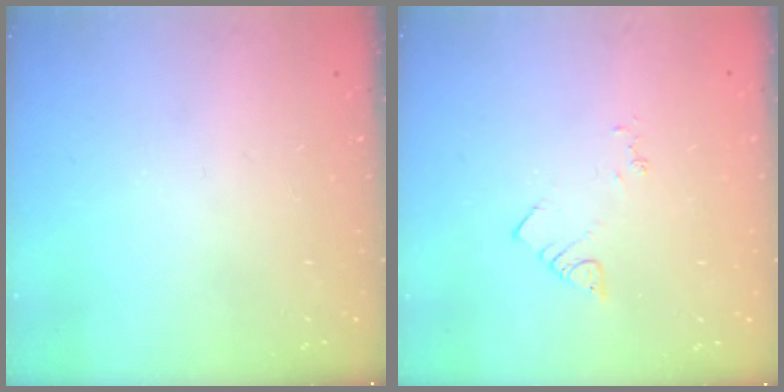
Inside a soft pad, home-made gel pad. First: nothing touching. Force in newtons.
{"total": 3.0, "press": 3.0, "slide": 0.4}